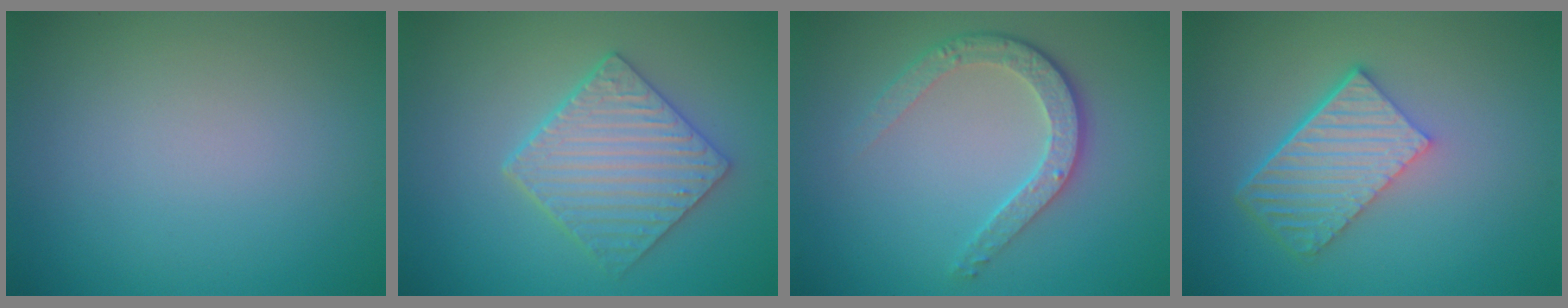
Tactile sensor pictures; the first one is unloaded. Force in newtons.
{"total": 4.7, "press": 4.0, "slide": 2.4}
{"total": 3.9, "press": 2.9, "slide": 2.5}
{"total": 5.8, "press": 4.0, "slide": 4.2}